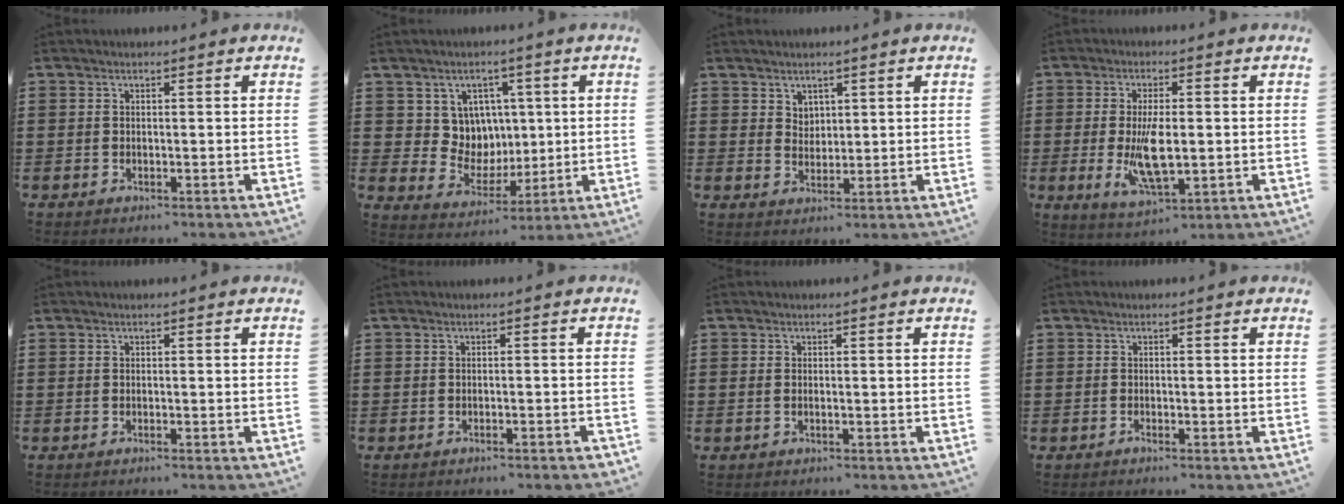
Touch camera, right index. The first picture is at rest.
{"total": 7.3, "force": [2.5, 6.6, 1.7], "torque": [-0.064, -0.004, 0.051]}
{"total": 2.6, "force": [1.9, 1.8, 0.2], "torque": [-0.011, 0.008, 0.037]}
{"total": 8.6, "force": [-0.8, 3.4, 7.8], "torque": [-0.153, -0.012, -0.016]}
{"total": 0.0}
{"total": 0.9, "force": [-0.7, 0.0, 0.4], "torque": [-0.008, -0.002, -0.014]}
{"total": 0.8, "force": [-0.1, 0.3, 0.7], "torque": [-0.015, -0.001, -0.002]}
{"total": 0.5, "force": [-0.5, 0.0, 0.0], "torque": [-0.001, 0.000, -0.012]}